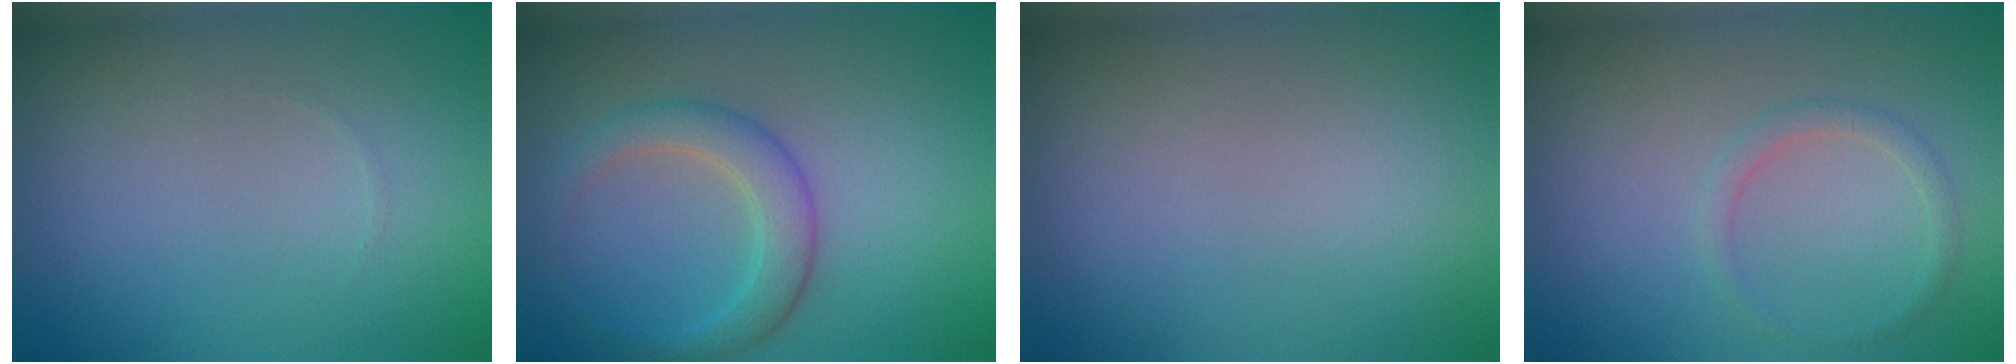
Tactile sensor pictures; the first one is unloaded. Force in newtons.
{"total": 3.3, "press": 3.3, "slide": 0.1}
{"total": 0.0}
{"total": 1.1, "press": 1.1, "slide": 0.1}